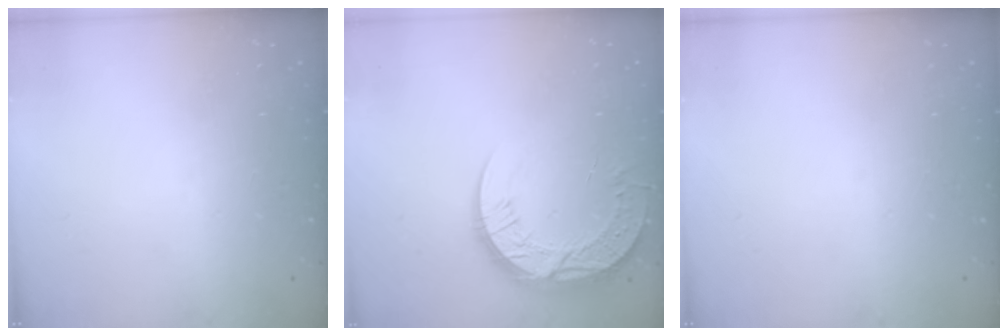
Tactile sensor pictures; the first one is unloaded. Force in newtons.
{"total": 13.2, "press": 13.2, "slide": 1.0}
{"total": 0.0}